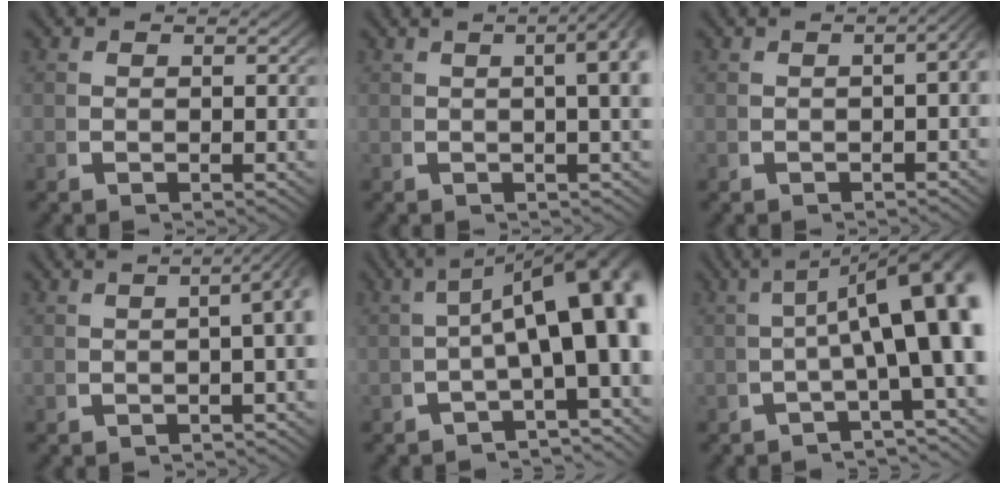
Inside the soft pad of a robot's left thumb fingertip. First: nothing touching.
{"total": 8.1, "force": [2.7, 3.9, 6.6], "torque": [-0.054, 0.040, 0.016]}
{"total": 4.6, "force": [-0.2, 2.3, 4.0], "torque": [-0.038, 0.022, -0.011]}
{"total": 6.5, "force": [1.4, 3.3, 5.4], "torque": [-0.050, 0.034, 0.004]}
{"total": 12.5, "force": [-0.7, 6.3, 10.8], "torque": [-0.128, -0.011, -0.016]}
{"total": 12.7, "force": [0.8, 5.9, 11.2], "torque": [-0.129, 0.013, -0.005]}